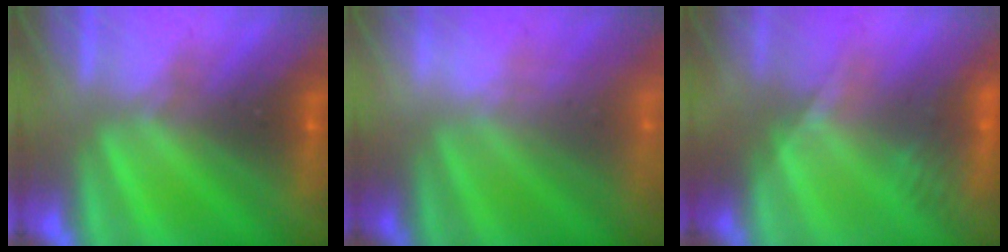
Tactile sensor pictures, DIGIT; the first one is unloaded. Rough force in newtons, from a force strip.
{"total": 1.9}
{"total": 2.4}